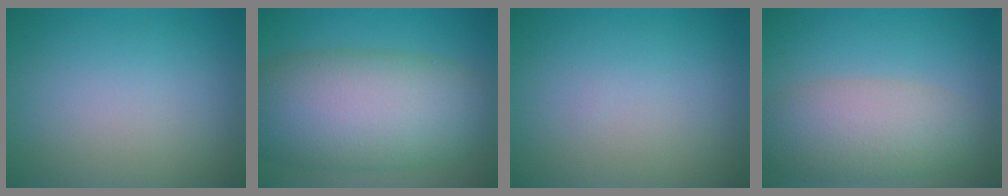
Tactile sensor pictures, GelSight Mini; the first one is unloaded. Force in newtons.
{"total": 11.7, "press": 11.7, "slide": 0.6}
{"total": 0.0}
{"total": 6.1, "press": 6.0, "slide": 0.5}